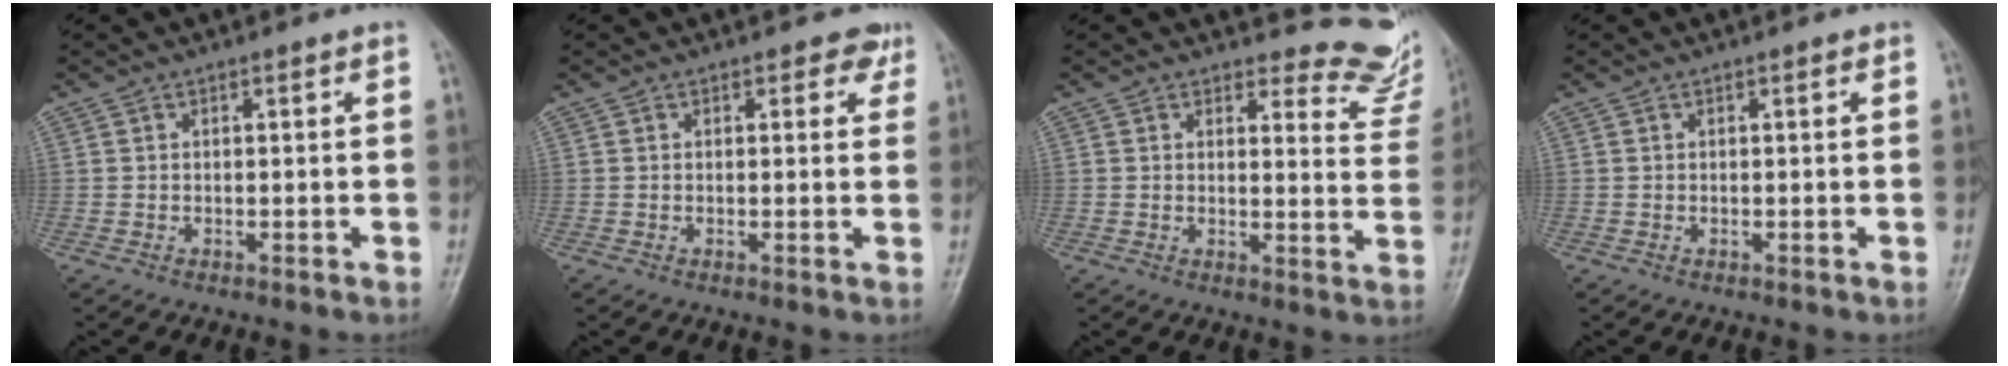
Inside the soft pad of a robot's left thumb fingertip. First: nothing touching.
{"total": 2.5, "force": [1.5, 1.7, 1.0], "torque": [0.015, -0.004, 0.010]}
{"total": 10.4, "force": [10.0, 2.9, -0.1], "torque": [0.046, -0.105, 0.081]}
{"total": 0.0}